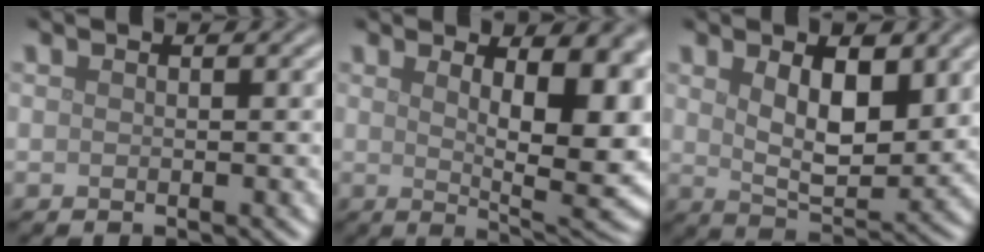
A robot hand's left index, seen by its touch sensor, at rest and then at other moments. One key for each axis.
{"total": 12.3, "fx": 2.4, "fy": 4.6, "fz": 11.1, "tx": -0.103, "ty": 0.011, "tz": 0.032}
{"total": 5.8, "fx": 2.0, "fy": 2.7, "fz": 4.7, "tx": -0.082, "ty": -0.008, "tz": 0.037}